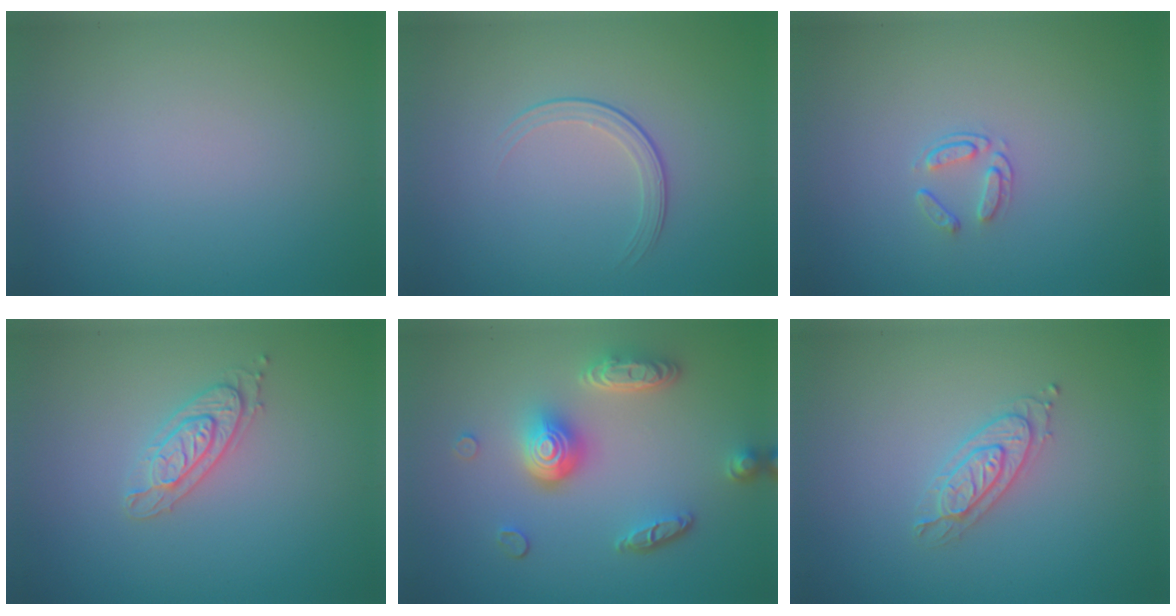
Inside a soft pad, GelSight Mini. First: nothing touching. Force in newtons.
{"total": 1.7, "press": 0.9, "slide": 1.4}
{"total": 1.4, "press": 0.9, "slide": 1.1}
{"total": 2.3, "press": 2.2, "slide": 0.5}
{"total": 5.1, "press": 3.8, "slide": 3.4}
{"total": 2.1, "press": 2.1, "slide": 0.2}